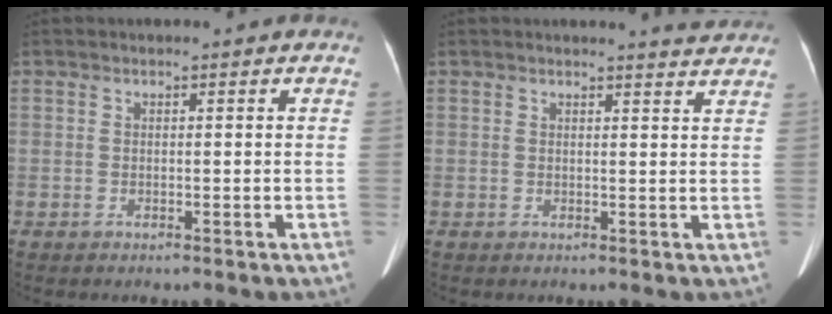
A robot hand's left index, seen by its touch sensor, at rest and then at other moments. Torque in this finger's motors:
{"motor_torque": [0.58, -1.29, -0.03, 0.01]}